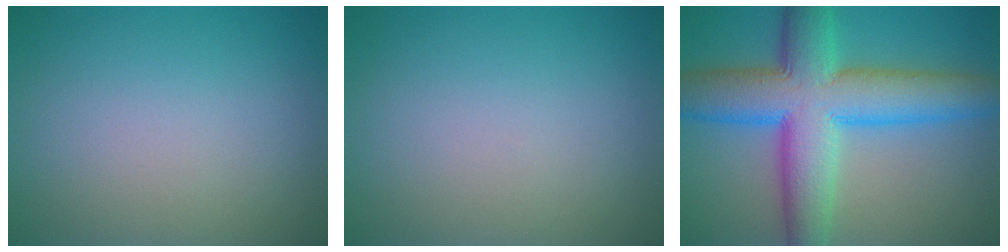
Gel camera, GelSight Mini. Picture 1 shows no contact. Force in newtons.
{"total": 0.0}
{"total": 11.6, "press": 11.6, "slide": 0.2}